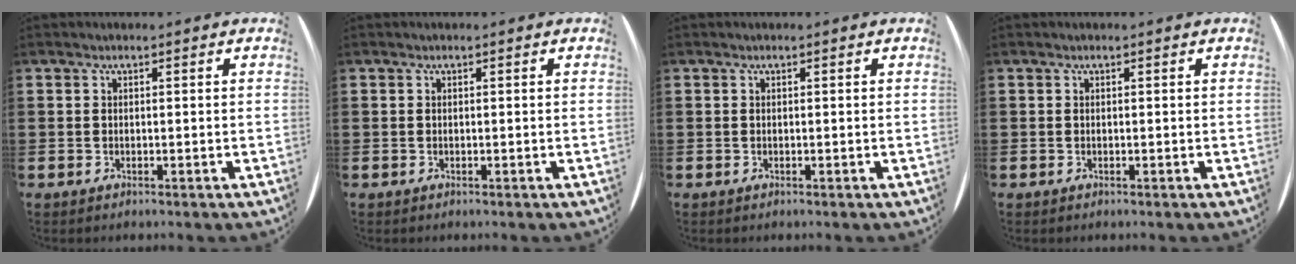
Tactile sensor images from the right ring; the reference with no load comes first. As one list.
[{"total": 0.0}, {"total": 0.0}, {"total": 0.0}]